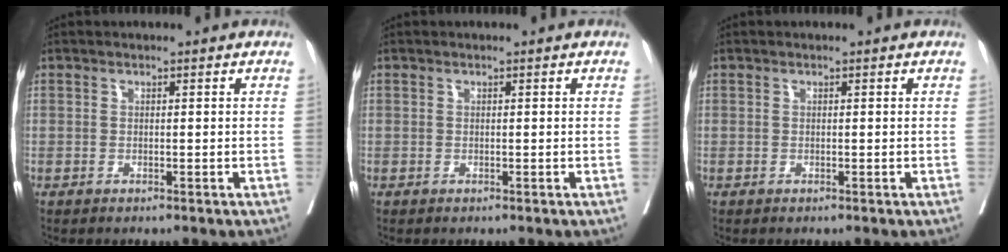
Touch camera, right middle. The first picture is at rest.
{"total": 0.0}
{"total": 0.0}